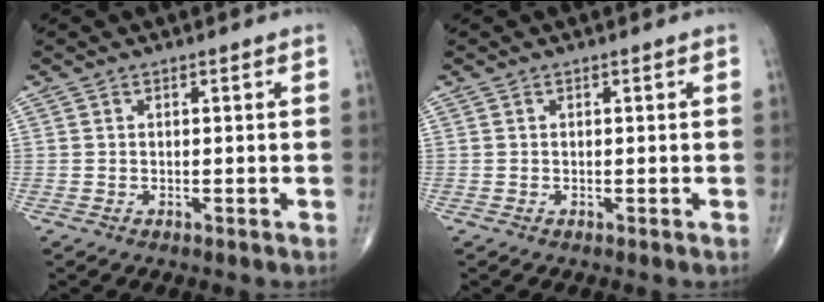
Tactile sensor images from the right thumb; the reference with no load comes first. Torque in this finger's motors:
{"motor_torque": [-0.06, -0.05, 0.00, 0.00, 0.00]}